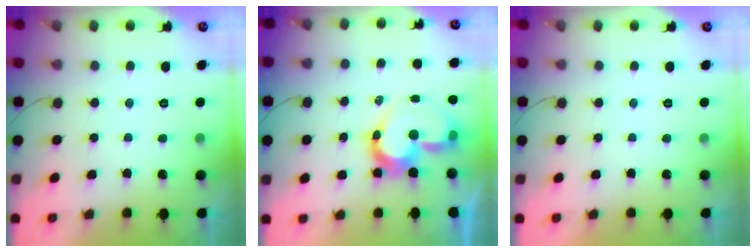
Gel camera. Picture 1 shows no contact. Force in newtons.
{"total": 12.2, "press": 12.1, "slide": 1.4}
{"total": 1.7, "press": 1.7, "slide": 0.1}